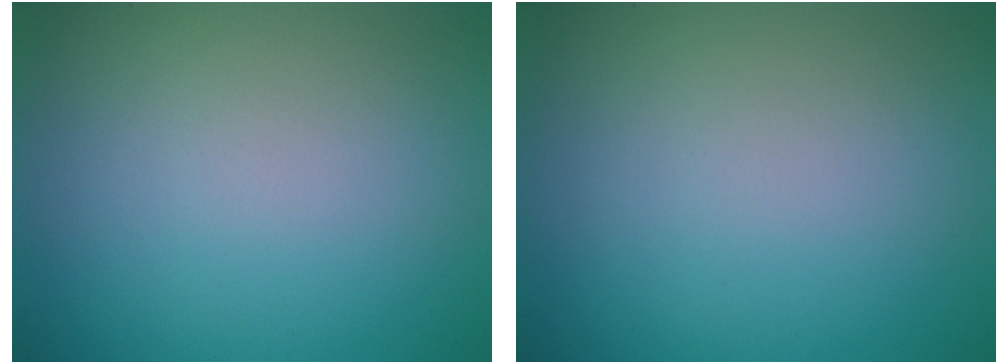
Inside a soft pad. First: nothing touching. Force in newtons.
{"total": 0.0}